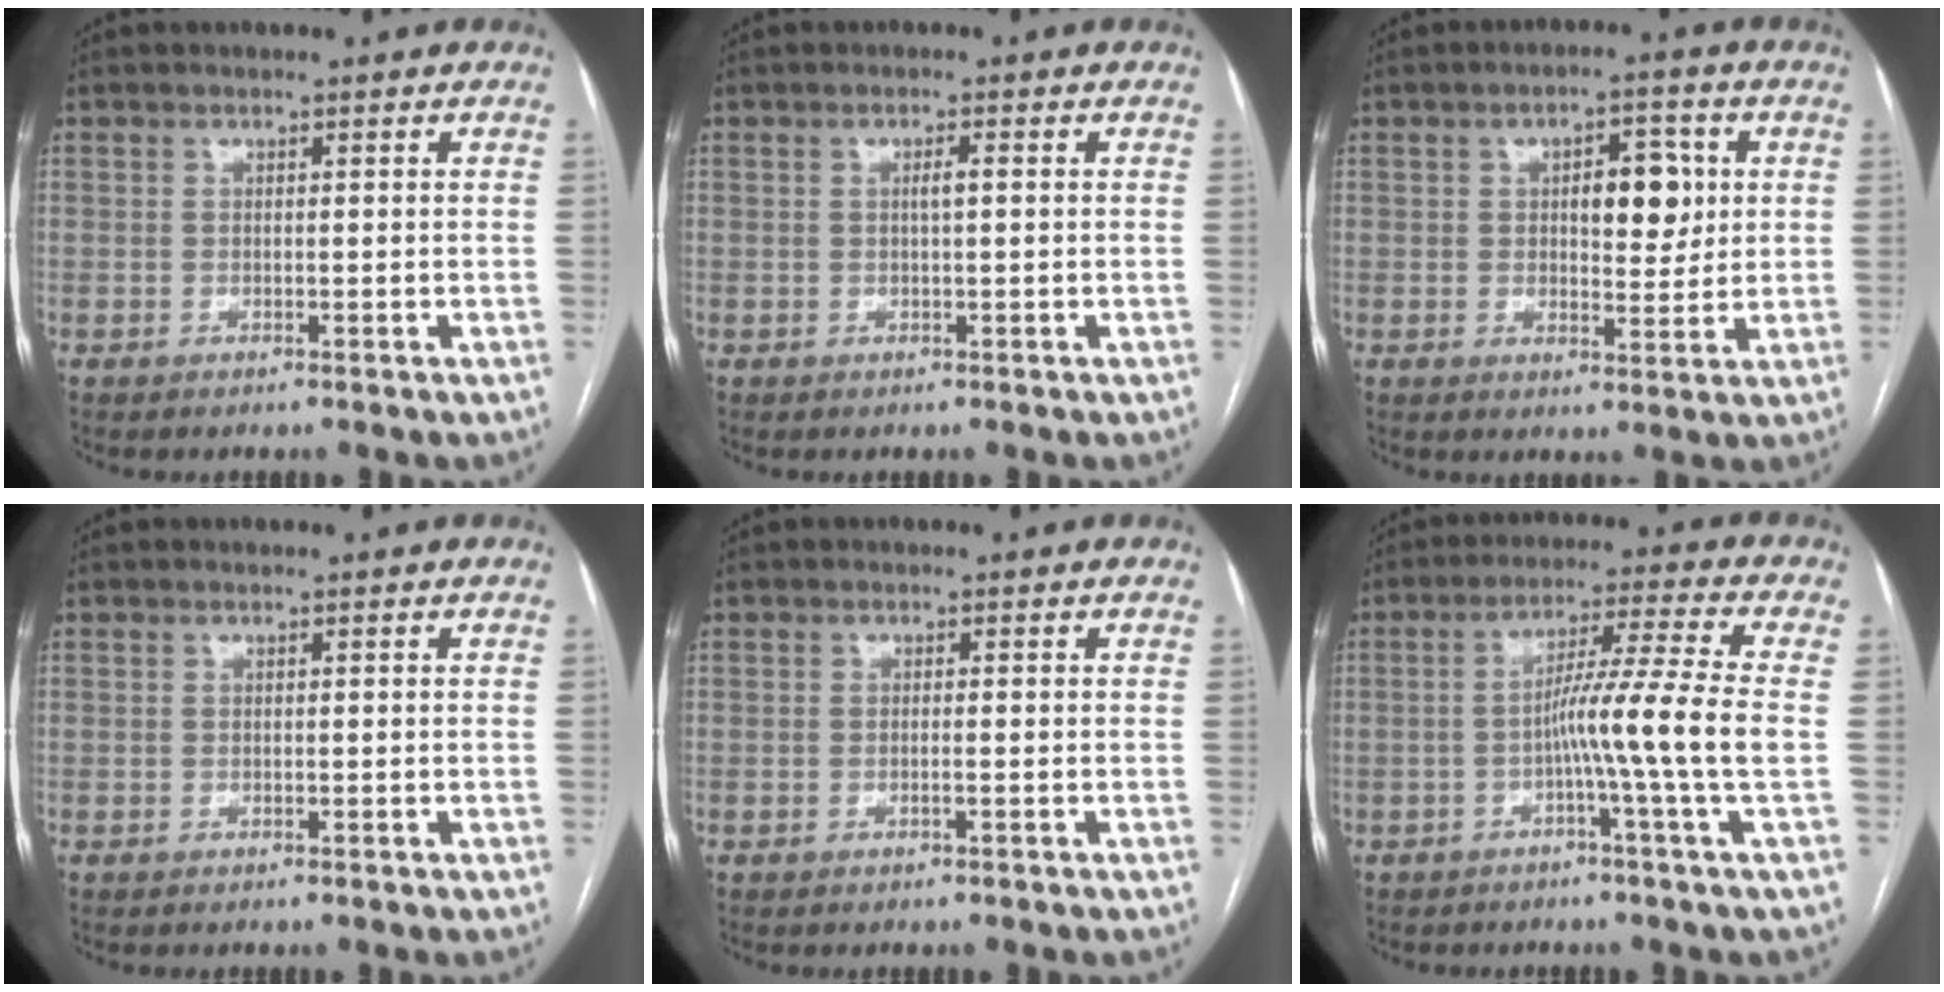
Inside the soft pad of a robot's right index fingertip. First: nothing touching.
{"total": 1.4, "force": [0.2, 0.1, 1.4], "torque": [-0.025, 0.003, 0.002]}
{"total": 7.2, "force": [1.5, 3.2, 6.2], "torque": [-0.085, 0.009, 0.026]}
{"total": 0.0}
{"total": 0.7, "force": [-0.2, 0.0, 0.6], "torque": [-0.014, 0.000, -0.003]}
{"total": 9.4, "force": [-2.0, -2.4, 8.9], "torque": [-0.151, 0.005, -0.038]}